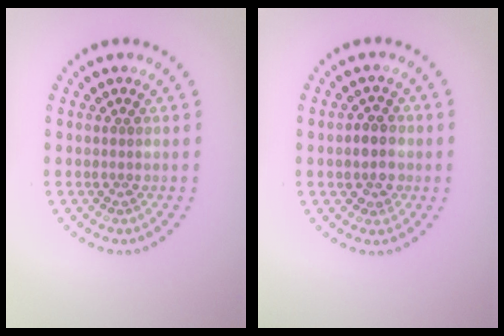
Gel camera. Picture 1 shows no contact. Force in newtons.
{"total": 2.6, "press": 2.5, "slide": 0.7}